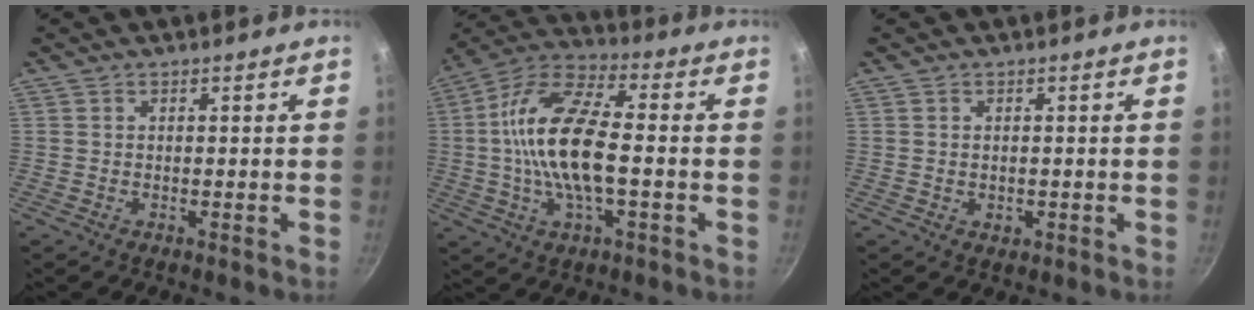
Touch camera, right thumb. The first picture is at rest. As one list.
[{"total": 17.0, "force": [-0.9, 6.9, 15.5], "torque": [-0.292, 0.033, -0.035]}, {"total": 1.4, "force": [0.1, 1.1, 0.8], "torque": [-0.008, -0.001, 0.003]}]